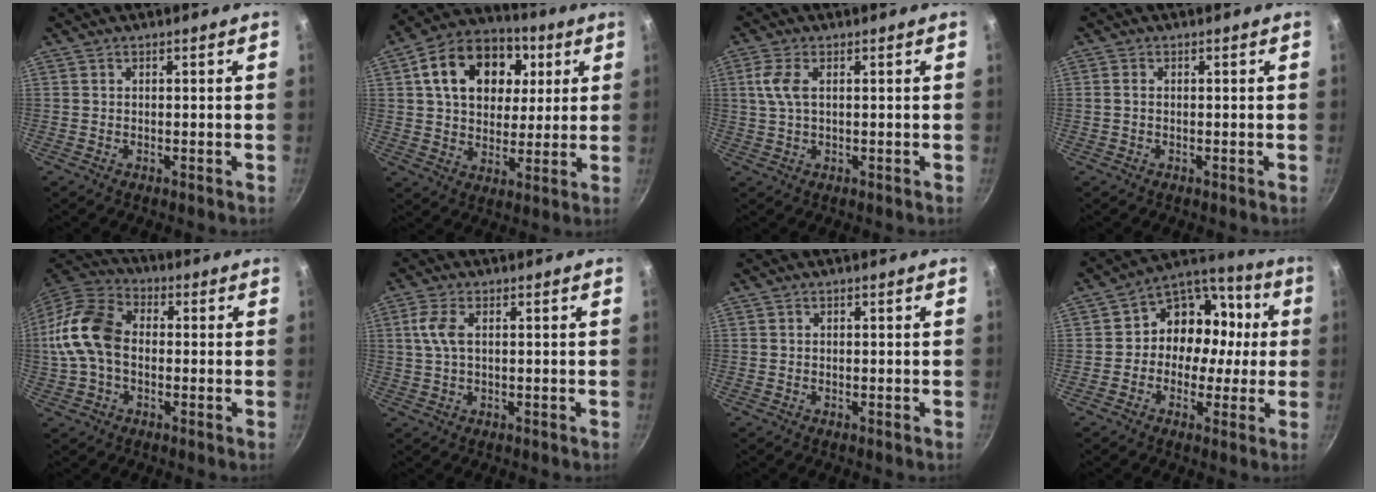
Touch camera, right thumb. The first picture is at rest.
{"total": 18.7, "force": [5.6, 13.6, 11.6], "torque": [-0.167, 0.012, 0.083]}
{"total": 4.5, "force": [1.1, 2.1, 3.8], "torque": [-0.085, 0.006, 0.021]}
{"total": 1.1, "force": [-0.1, 0.7, 0.8], "torque": [-0.017, 0.003, -0.002]}
{"total": 15.1, "force": [-0.5, 10.5, 10.8], "torque": [-0.197, 0.037, -0.024]}
{"total": 4.4, "force": [0.9, 2.1, 3.8], "torque": [-0.085, 0.008, 0.017]}
{"total": 0.0}
{"total": 13.5, "force": [-0.1, 11.3, 7.4], "torque": [-0.053, 0.040, -0.021]}